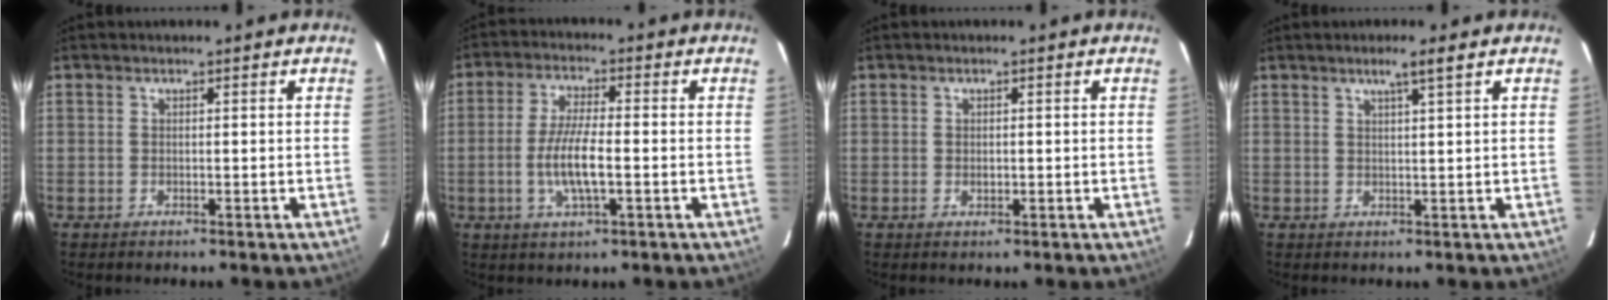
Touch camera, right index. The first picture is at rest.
{"total": 7.9, "force": [-1.8, 1.9, 7.5], "torque": [-0.150, -0.003, -0.036]}
{"total": 1.0, "force": [0.0, 0.9, 0.5], "torque": [-0.007, 0.002, 0.001]}
{"total": 2.9, "force": [1.8, -0.4, 2.2], "torque": [-0.041, 0.002, 0.034]}